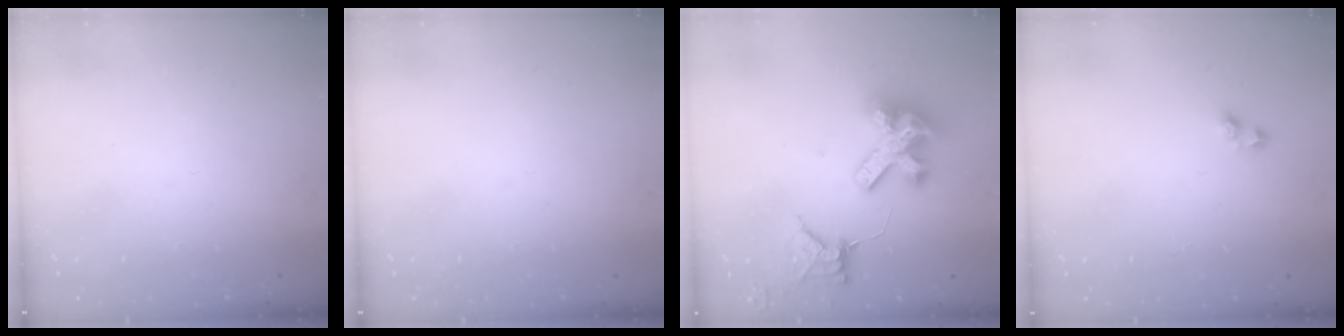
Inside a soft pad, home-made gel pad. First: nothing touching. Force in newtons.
{"total": 0.0}
{"total": 13.7, "press": 13.6, "slide": 1.8}
{"total": 2.7, "press": 2.6, "slide": 0.6}